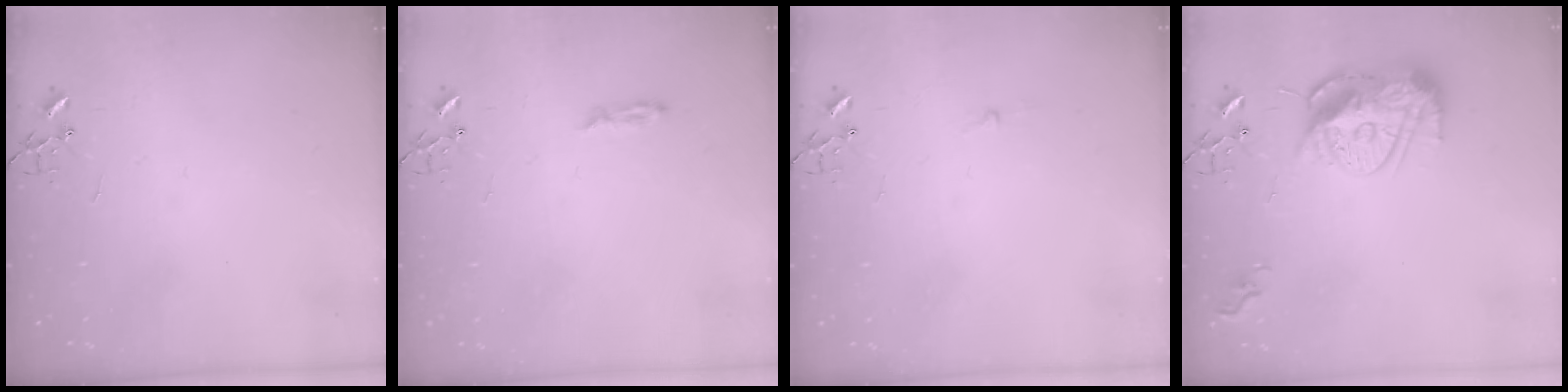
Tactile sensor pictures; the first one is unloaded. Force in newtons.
{"total": 3.2, "press": 3.1, "slide": 0.3}
{"total": 2.7, "press": 2.7, "slide": 0.3}
{"total": 14.8, "press": 14.7, "slide": 1.4}